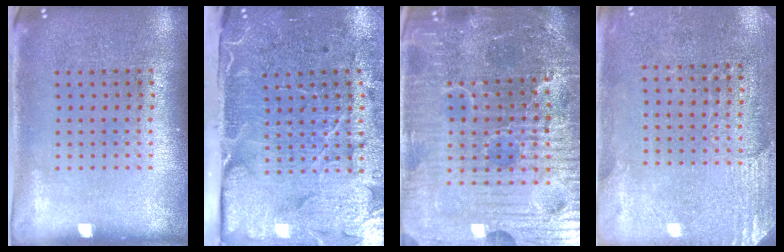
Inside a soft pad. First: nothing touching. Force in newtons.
{"total": 5.0, "press": 4.0, "slide": 3.1}
{"total": 7.1, "press": 6.4, "slide": 3.2}
{"total": 2.8, "press": 2.6, "slide": 1.0}